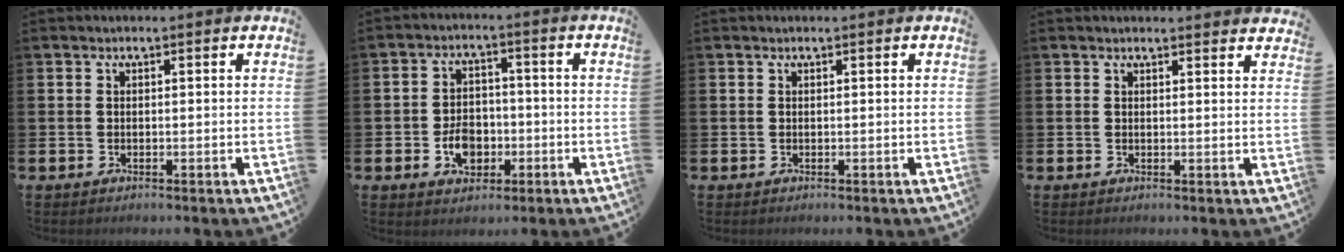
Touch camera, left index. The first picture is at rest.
{"total": 5.0, "force": [-1.5, 3.7, 2.9], "torque": [-0.048, 0.007, -0.030]}
{"total": 0.0}
{"total": 1.5, "force": [1.5, -0.1, -0.1], "torque": [0.010, -0.012, 0.027]}